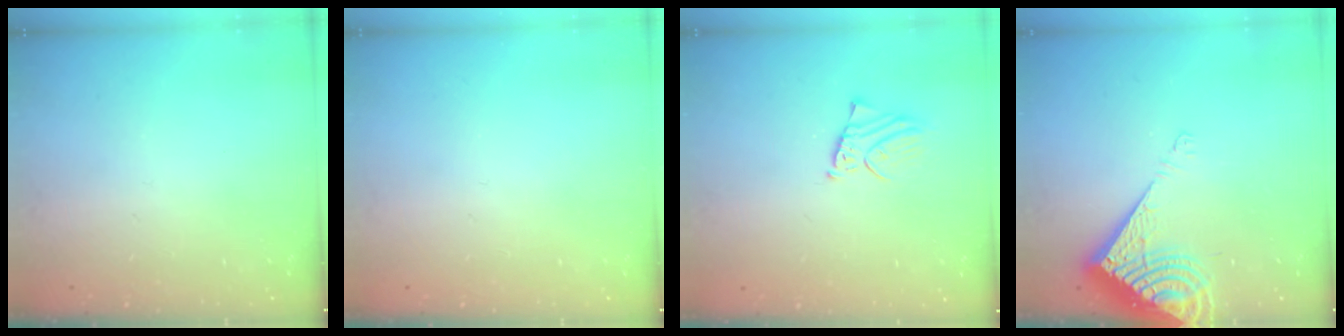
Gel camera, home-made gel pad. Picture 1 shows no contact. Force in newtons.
{"total": 0.0}
{"total": 2.1, "press": 2.1, "slide": 0.2}
{"total": 11.7, "press": 11.6, "slide": 1.5}